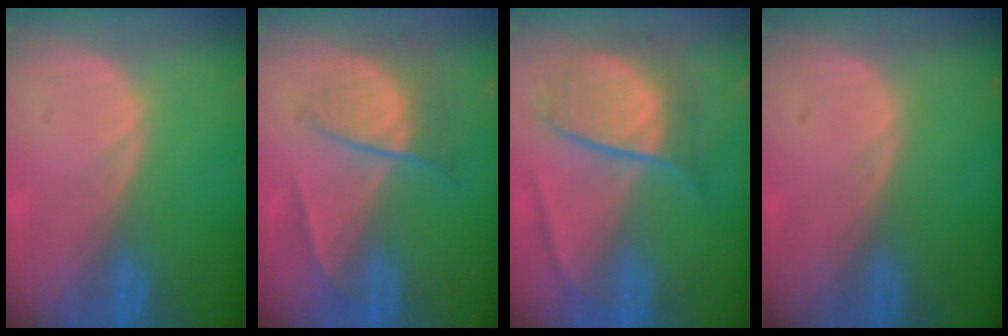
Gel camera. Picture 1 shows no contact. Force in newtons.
{"total": 6.8, "press": 6.0, "slide": 3.2}
{"total": 7.9, "press": 7.9, "slide": 0.6}
{"total": 0.0}